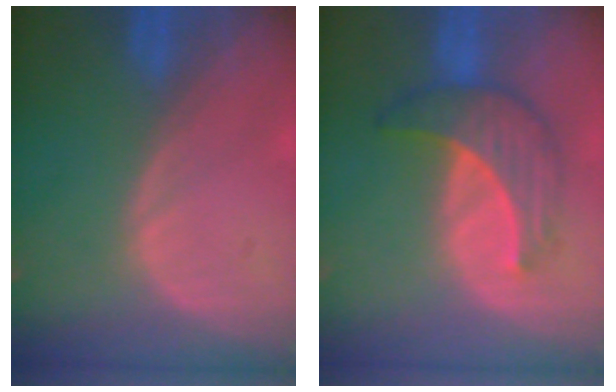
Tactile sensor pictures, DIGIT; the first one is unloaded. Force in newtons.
{"total": 6.9, "press": 6.7, "slide": 1.5}